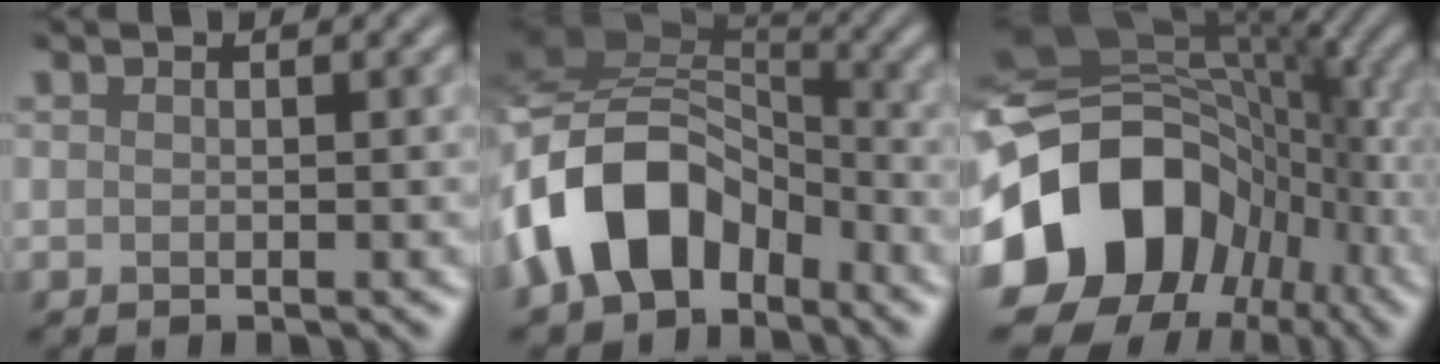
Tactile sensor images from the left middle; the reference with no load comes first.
{"total": 10.5, "force": [-4.2, 7.1, 6.6], "torque": [-0.116, 0.018, -0.090]}
{"total": 15.8, "force": [-4.5, 12.1, 9.0], "torque": [-0.177, -0.013, -0.077]}